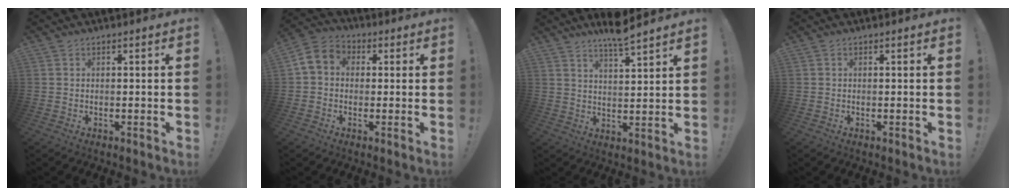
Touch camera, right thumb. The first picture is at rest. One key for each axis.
{"total": 7.1, "fx": 0.2, "fy": 6.0, "fz": 3.7, "tx": -0.069, "ty": 0.018, "tz": 0.012}
{"total": 7.4, "fx": 6.3, "fy": 0.5, "fz": 3.9, "tx": -0.057, "ty": -0.045, "tz": 0.106}
{"total": 0.0}